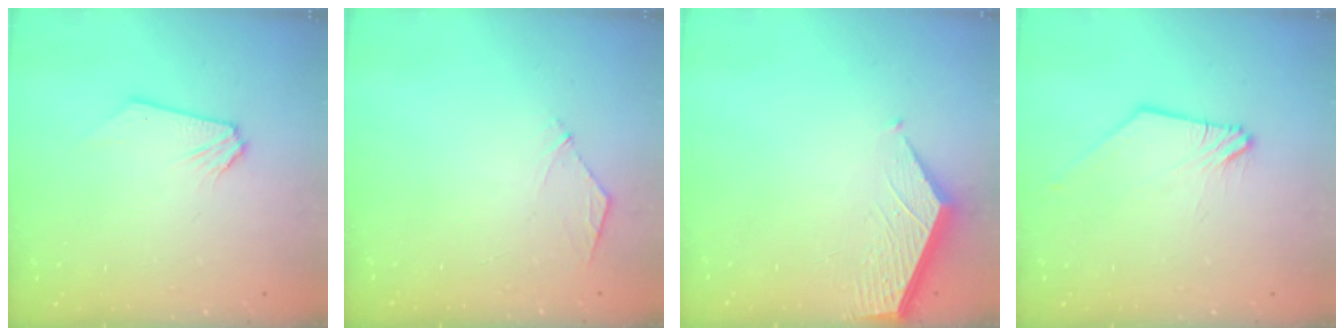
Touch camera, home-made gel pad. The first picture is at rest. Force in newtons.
{"total": 4.8, "press": 4.7, "slide": 0.6}
{"total": 3.4, "press": 3.4, "slide": 0.4}
{"total": 1.2, "press": 1.2, "slide": 0.3}